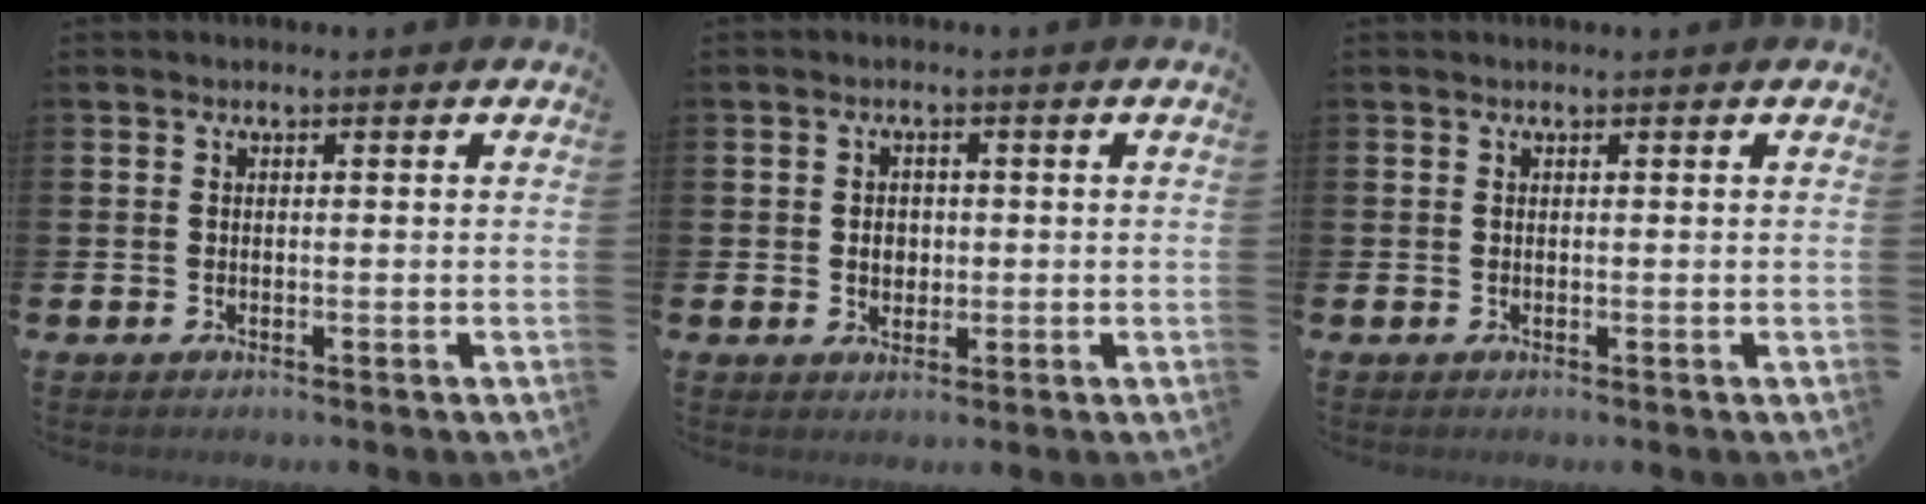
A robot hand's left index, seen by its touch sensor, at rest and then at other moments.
{"total": 2.2, "force": [0.1, 1.9, 1.1], "torque": [-0.006, 0.003, -0.005]}
{"total": 0.0}